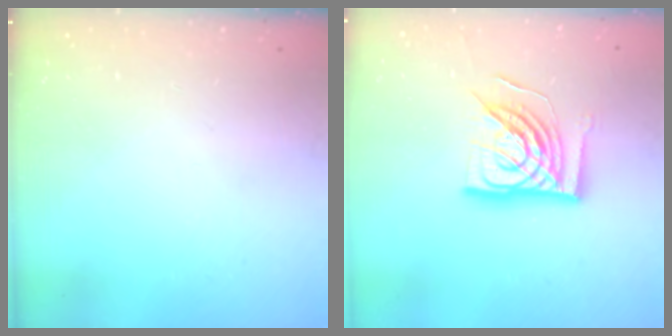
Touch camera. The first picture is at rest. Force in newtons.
{"total": 15.9, "press": 15.8, "slide": 1.9}